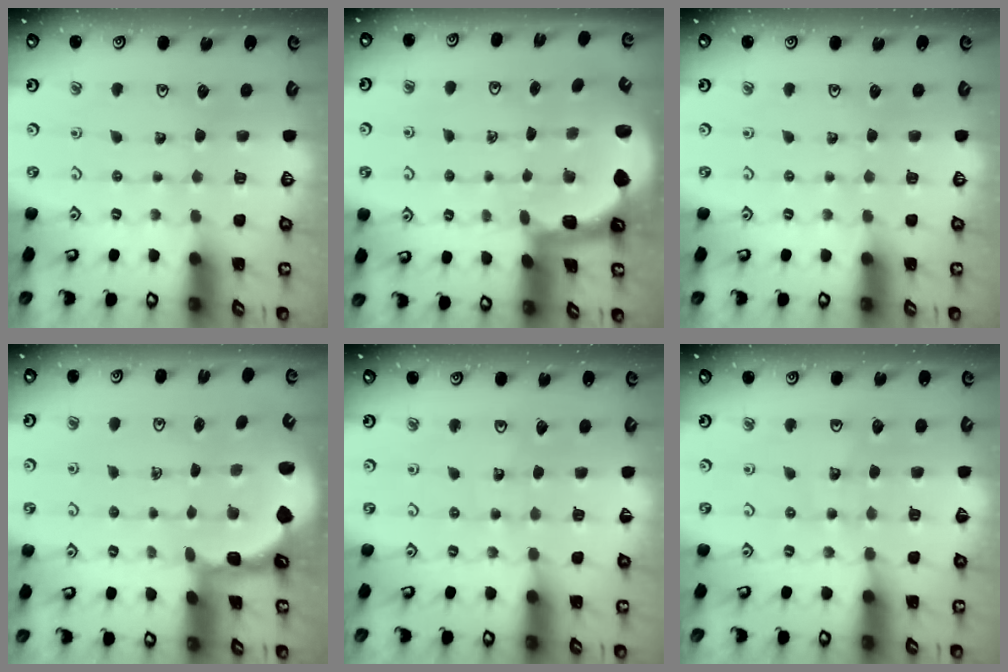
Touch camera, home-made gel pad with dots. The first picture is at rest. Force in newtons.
{"total": 2.3, "press": 2.0, "slide": 1.0}
{"total": 0.0}
{"total": 1.8, "press": 1.7, "slide": 0.5}
{"total": 3.9, "press": 3.9, "slide": 0.3}
{"total": 9.1, "press": 8.8, "slide": 2.1}